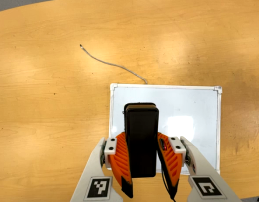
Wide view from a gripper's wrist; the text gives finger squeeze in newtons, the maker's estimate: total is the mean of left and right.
{"total": 5.3, "left": 4.8, "right": 5.9}